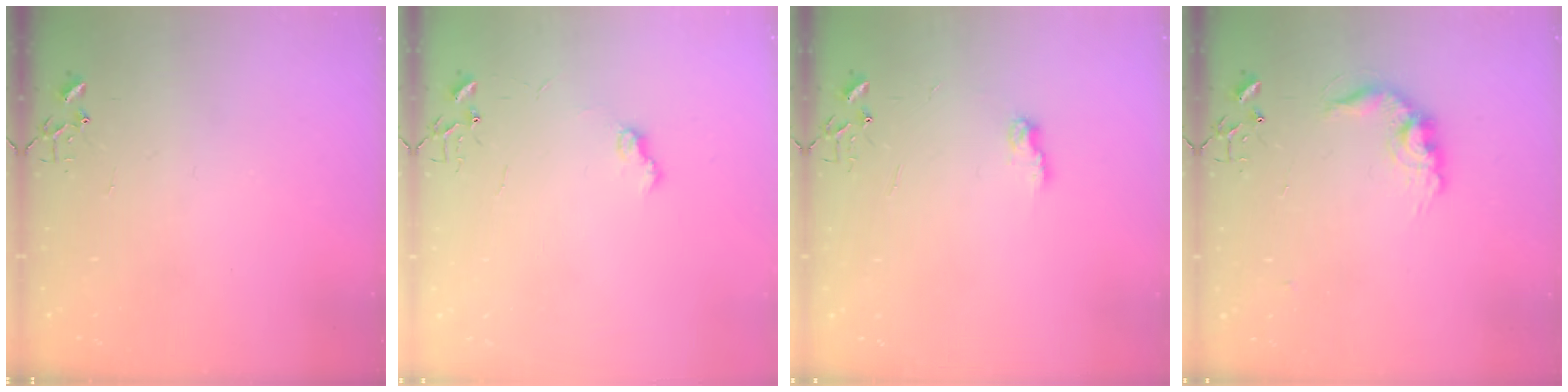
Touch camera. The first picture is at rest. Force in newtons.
{"total": 6.4, "press": 6.4, "slide": 0.8}
{"total": 6.3, "press": 6.3, "slide": 0.1}
{"total": 11.9, "press": 11.9, "slide": 0.7}